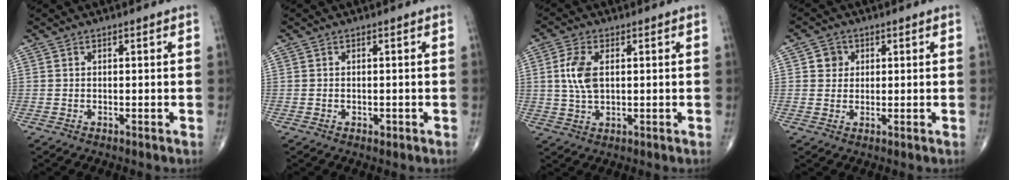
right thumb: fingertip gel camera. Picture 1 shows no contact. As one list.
[{"total": 0.8, "force": [-0.3, 0.6, 0.5], "torque": [-0.002, -0.001, -0.003]}, {"total": 6.6, "force": [1.1, 3.5, 5.4], "torque": [-0.117, -0.001, 0.020]}, {"total": 3.0, "force": [0.8, 2.8, 0.8], "torque": [0.005, -0.001, 0.007]}]